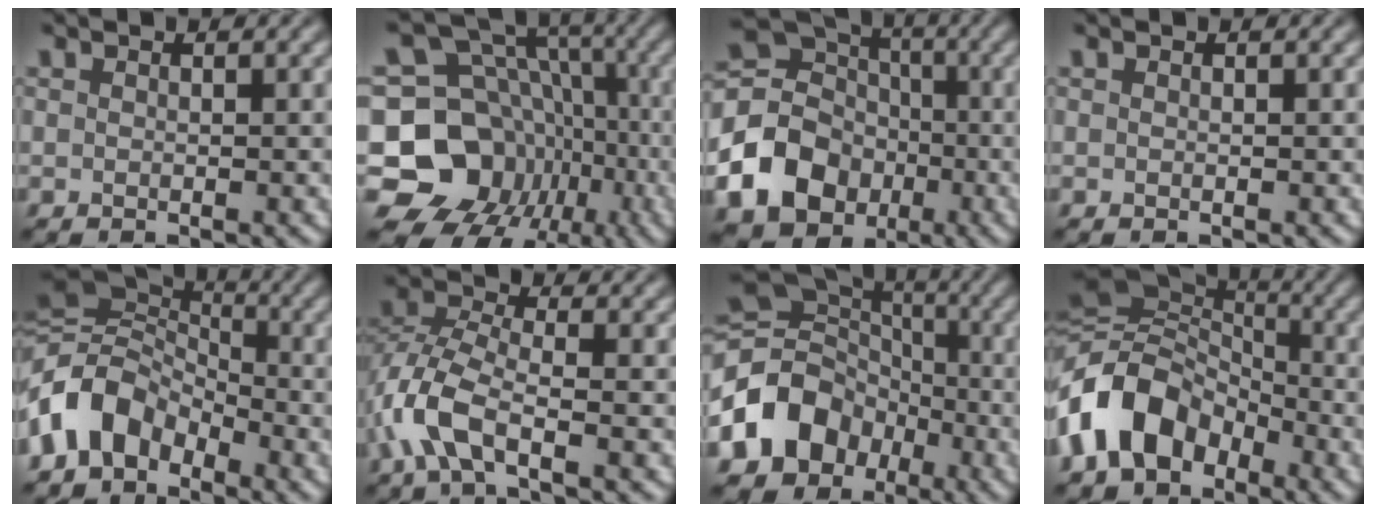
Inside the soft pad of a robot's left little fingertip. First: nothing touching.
{"total": 14.4, "force": [-4.8, 12.3, 5.9], "torque": [-0.115, 0.010, -0.091]}
{"total": 15.6, "force": [-4.8, 13.8, 5.6], "torque": [-0.150, -0.027, -0.101]}
{"total": 0.0}
{"total": 7.8, "force": [-3.3, 5.3, 4.7], "torque": [-0.081, 0.012, -0.081]}
{"total": 5.4, "force": [-2.5, 2.3, 4.2], "torque": [-0.099, 0.003, -0.061]}
{"total": 12.0, "force": [-4.5, 9.7, 5.3], "torque": [-0.110, -0.004, -0.098]}
{"total": 10.2, "force": [-4.0, 7.0, 6.2], "torque": [-0.118, 0.005, -0.092]}